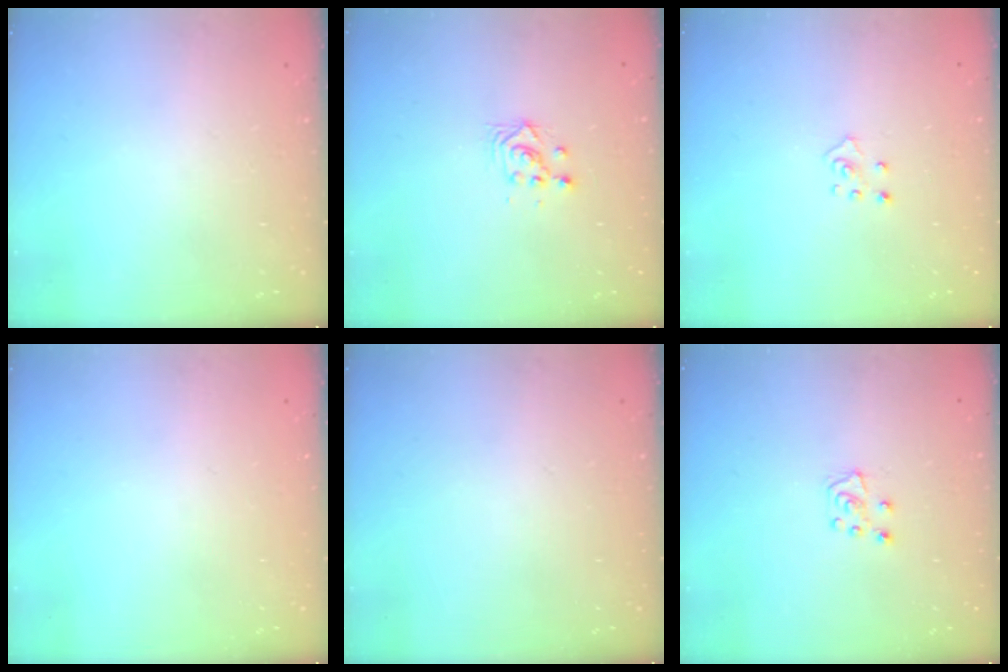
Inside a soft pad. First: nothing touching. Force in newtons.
{"total": 3.0, "press": 3.0, "slide": 0.1}
{"total": 2.7, "press": 2.7, "slide": 0.2}
{"total": 0.0}
{"total": 0.0}
{"total": 6.4, "press": 6.3, "slide": 0.5}